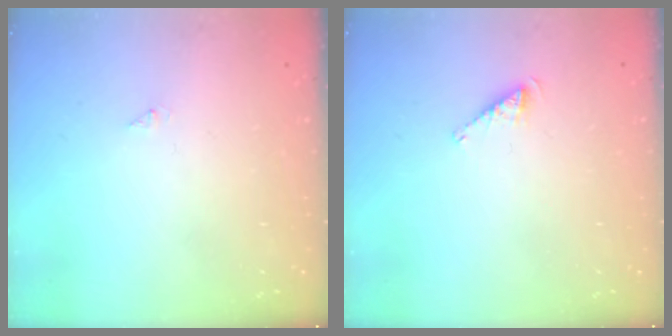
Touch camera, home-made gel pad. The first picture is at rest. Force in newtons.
{"total": 3.4, "press": 3.4, "slide": 0.5}